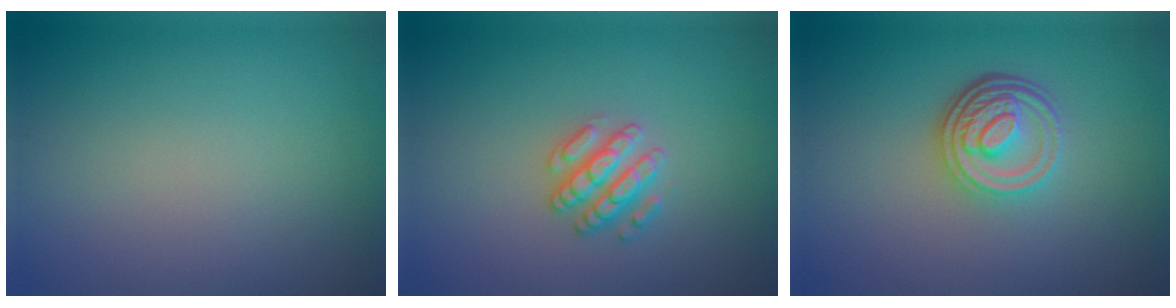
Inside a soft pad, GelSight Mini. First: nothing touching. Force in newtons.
{"total": 2.6, "press": 2.6, "slide": 0.3}
{"total": 4.7, "press": 3.4, "slide": 3.2}